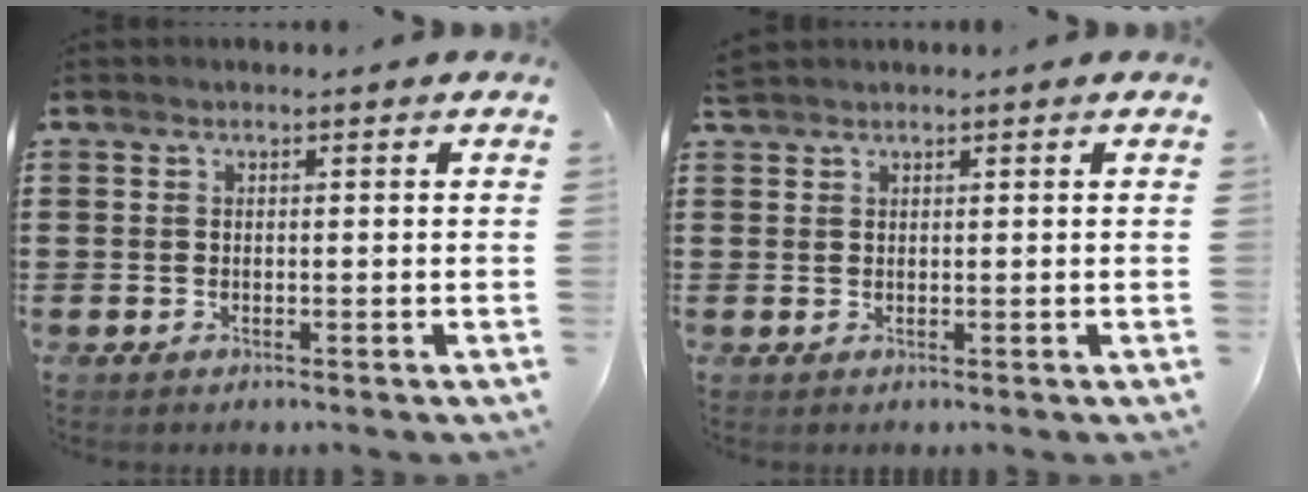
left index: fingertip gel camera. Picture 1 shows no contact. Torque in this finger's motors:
{"motor_torque": [-0.04, -0.02, 0.00, -0.01]}